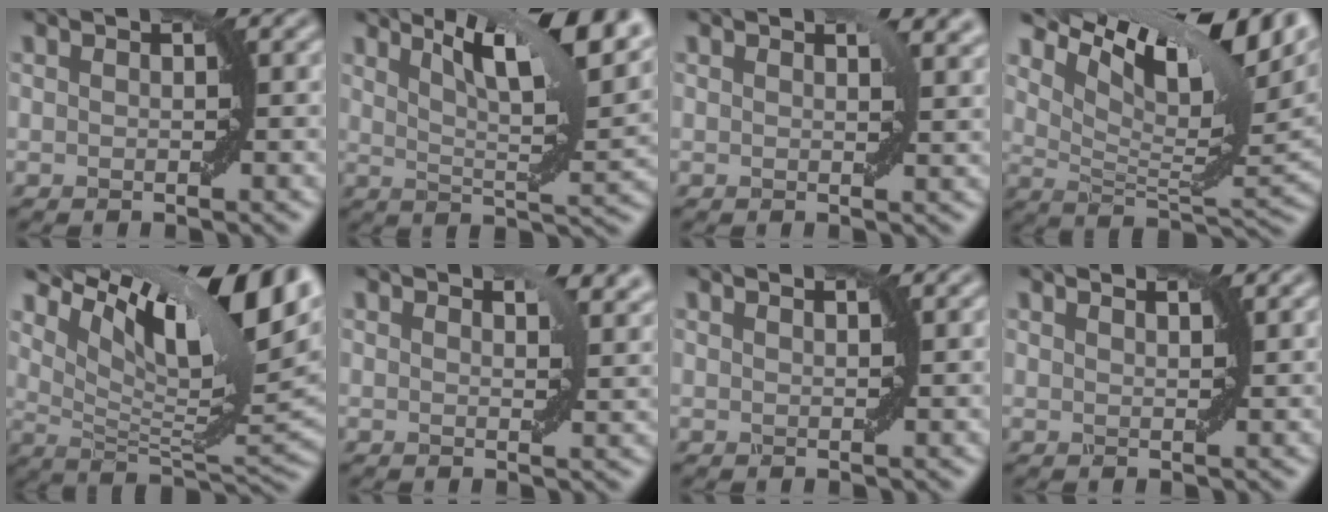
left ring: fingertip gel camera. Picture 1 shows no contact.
{"total": 10.3, "force": [6.4, 2.3, 7.8], "torque": [-0.103, 0.016, 0.098]}
{"total": 1.7, "force": [1.2, 0.3, 1.1], "torque": [-0.007, -0.003, 0.022]}
{"total": 13.0, "force": [7.8, 4.2, 9.6], "torque": [-0.161, 0.016, 0.143]}
{"total": 14.1, "force": [7.0, 4.3, 11.4], "torque": [-0.190, 0.012, 0.134]}
{"total": 2.3, "force": [1.8, 0.5, 1.3], "torque": [-0.013, -0.003, 0.030]}
{"total": 1.1, "force": [1.1, 0.0, 0.3], "torque": [-0.002, -0.005, 0.011]}
{"total": 2.1, "force": [1.8, 0.4, 0.8], "torque": [0.003, -0.002, 0.011]}